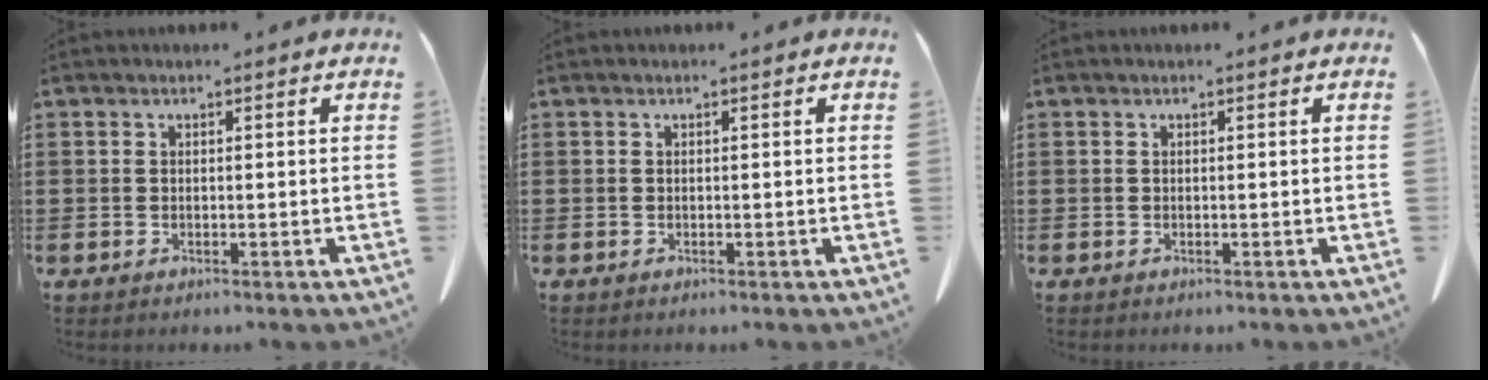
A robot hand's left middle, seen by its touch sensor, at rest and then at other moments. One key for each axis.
{"total": 0.0}
{"total": 0.0}